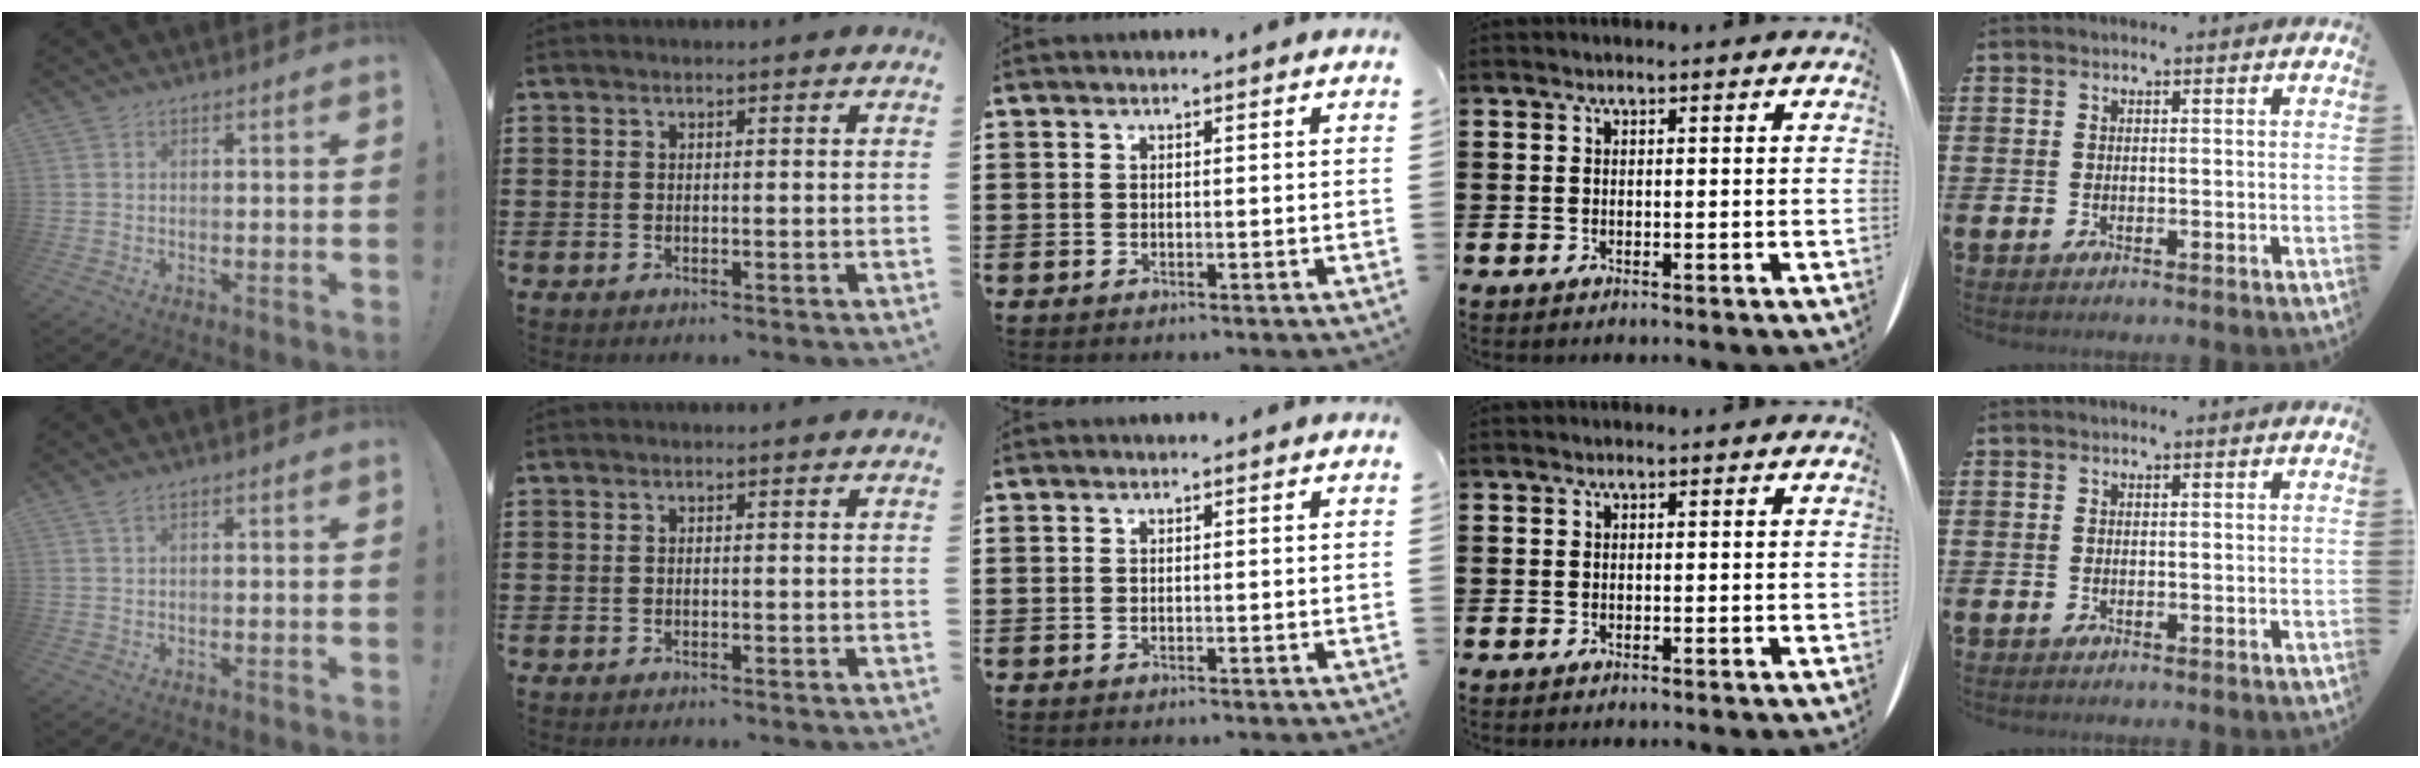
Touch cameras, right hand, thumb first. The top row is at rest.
{"thumb": {"total": 1.2, "force": [0.6, -0.1, 1.0], "torque": [-0.026, 0.001, 0.011]}}